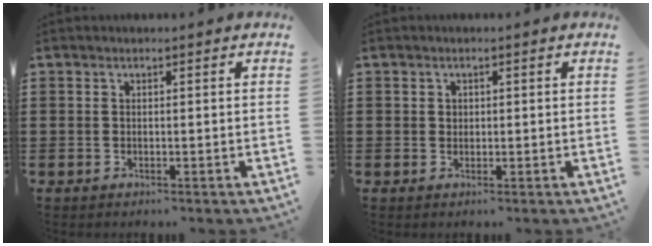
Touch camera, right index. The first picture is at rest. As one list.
[{"total": 0.9, "force": [0.4, 0.8, 0.3], "torque": [-0.007, 0.004, 0.009]}]